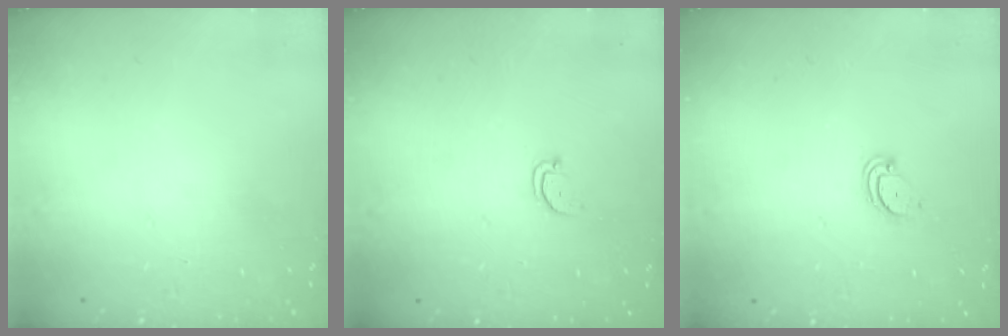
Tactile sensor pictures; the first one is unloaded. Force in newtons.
{"total": 2.2, "press": 2.2, "slide": 0.2}
{"total": 2.4, "press": 2.4, "slide": 0.2}